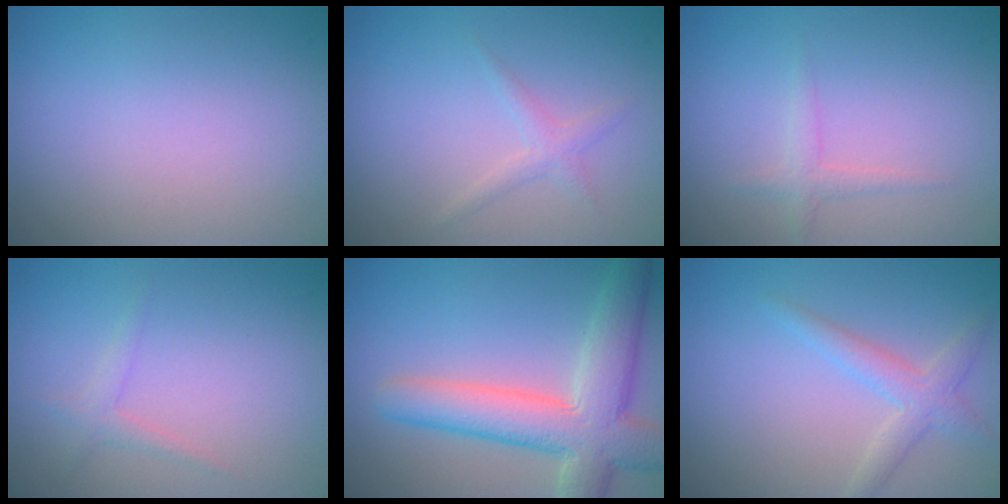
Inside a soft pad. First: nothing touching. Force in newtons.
{"total": 1.2, "press": 1.2, "slide": 0.1}
{"total": 1.3, "press": 1.3, "slide": 0.0}
{"total": 1.2, "press": 1.1, "slide": 0.1}
{"total": 7.6, "press": 7.6, "slide": 0.6}
{"total": 2.4, "press": 2.4, "slide": 0.2}